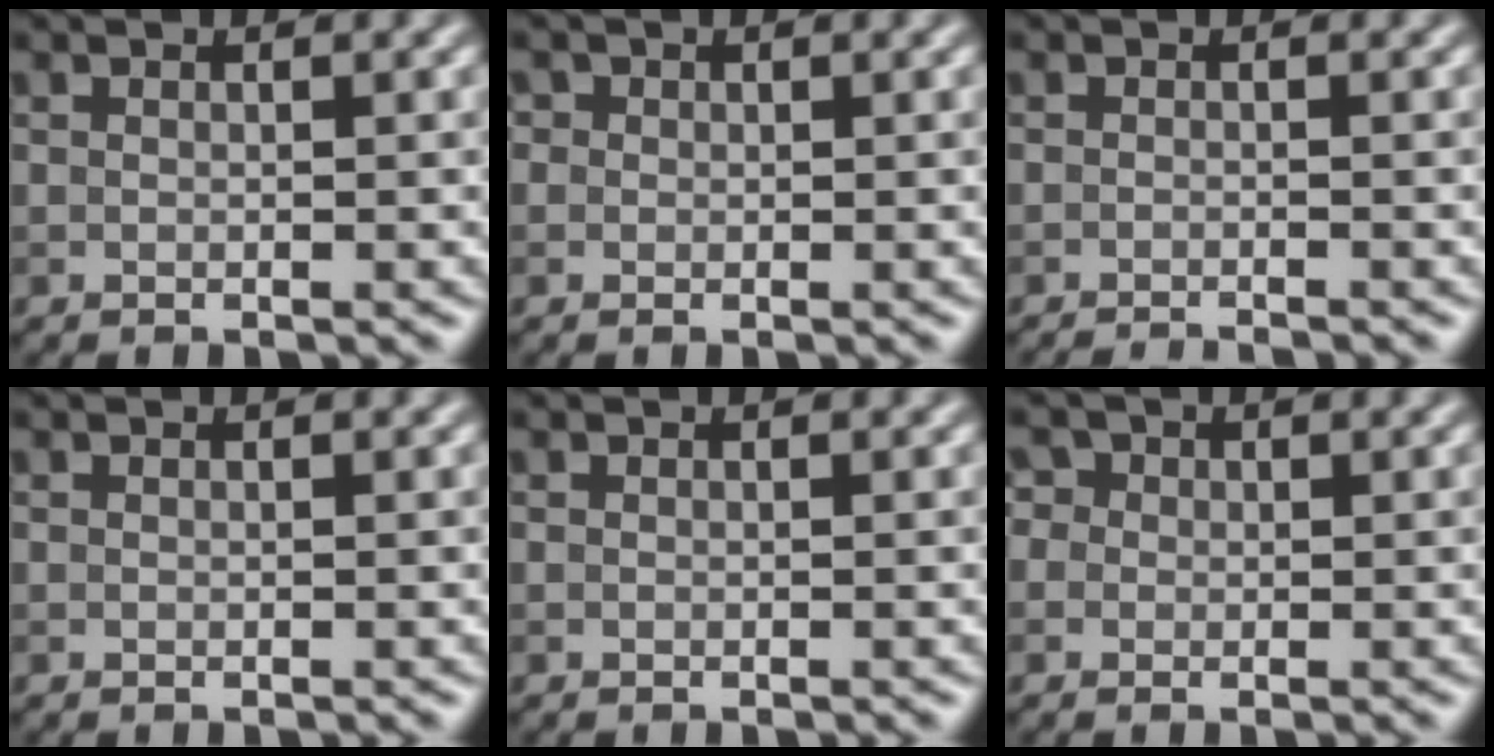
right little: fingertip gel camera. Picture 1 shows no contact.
{"total": 0.9, "force": [0.3, 0.8, 0.1], "torque": [0.004, -0.003, -0.003]}
{"total": 2.3, "force": [-2.1, 0.3, 1.0], "torque": [-0.009, -0.003, -0.036]}
{"total": 0.0}
{"total": 0.0}
{"total": 2.8, "force": [1.2, 2.3, 1.0], "torque": [0.000, 0.017, -0.007]}